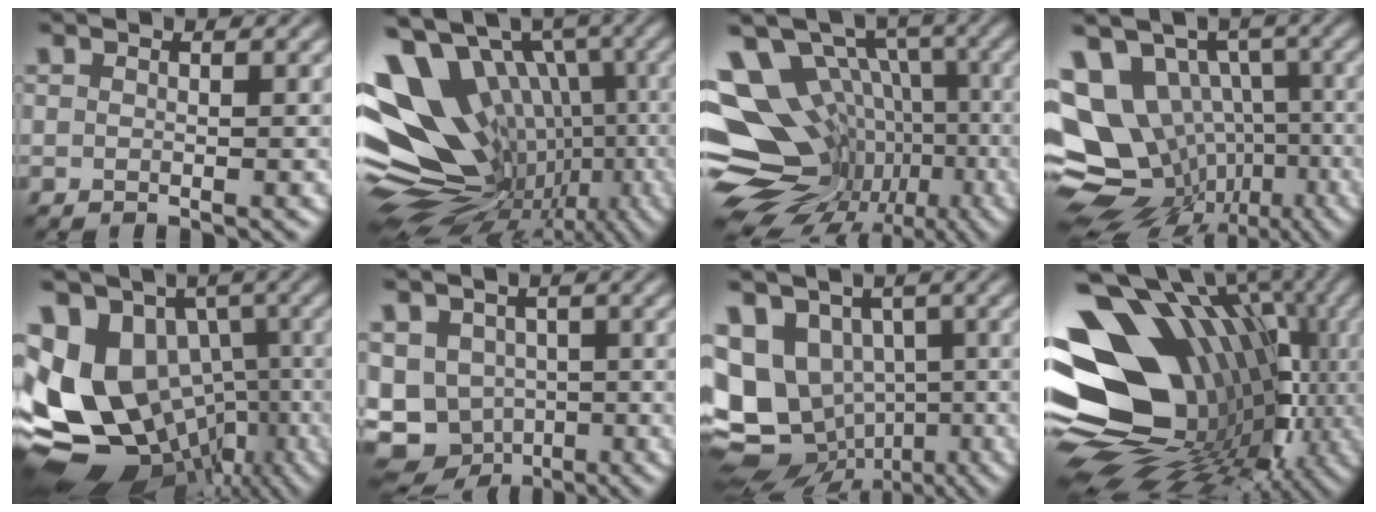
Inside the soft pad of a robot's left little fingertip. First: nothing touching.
{"total": 16.7, "force": [0.5, 11.7, 12.0], "torque": [-0.203, 0.015, 0.036]}
{"total": 14.8, "force": [-1.6, 11.9, 8.5], "torque": [-0.170, 0.008, 0.004]}
{"total": 13.2, "force": [-3.0, 10.5, 7.4], "torque": [-0.141, -0.004, -0.022]}
{"total": 15.1, "force": [-2.7, 11.6, 9.3], "torque": [-0.186, -0.007, -0.027]}
{"total": 8.8, "force": [-2.7, 7.3, 4.1], "torque": [-0.078, -0.028, -0.040]}
{"total": 12.7, "force": [-0.1, 10.1, 7.7], "torque": [-0.141, -0.025, 0.030]}
{"total": 18.3, "force": [-0.4, 13.9, 12.0], "torque": [-0.190, 0.011, 0.004]}